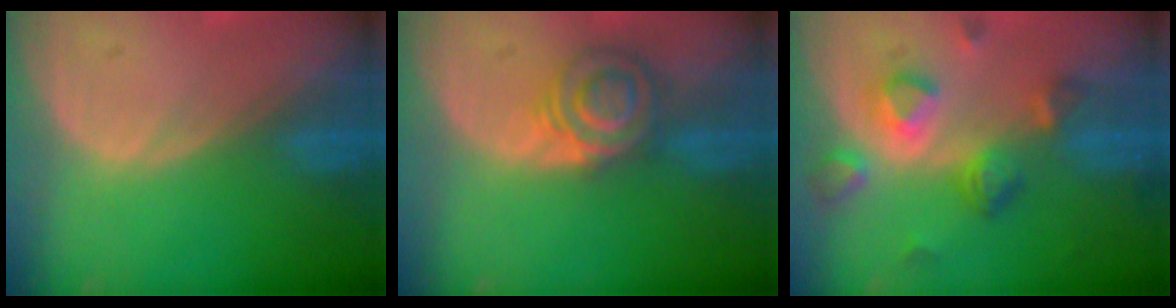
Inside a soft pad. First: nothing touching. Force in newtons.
{"total": 5.7, "press": 5.6, "slide": 0.9}
{"total": 7.9, "press": 7.1, "slide": 3.5}